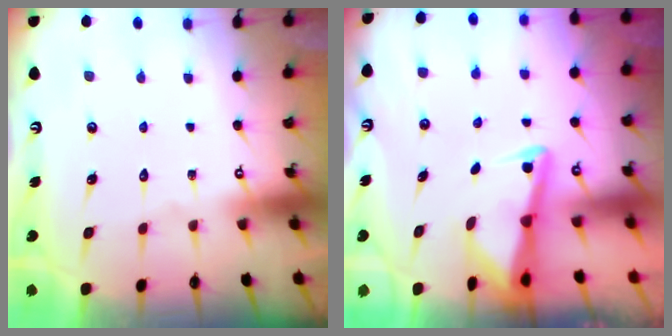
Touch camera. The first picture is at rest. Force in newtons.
{"total": 3.2, "press": 3.2, "slide": 0.3}